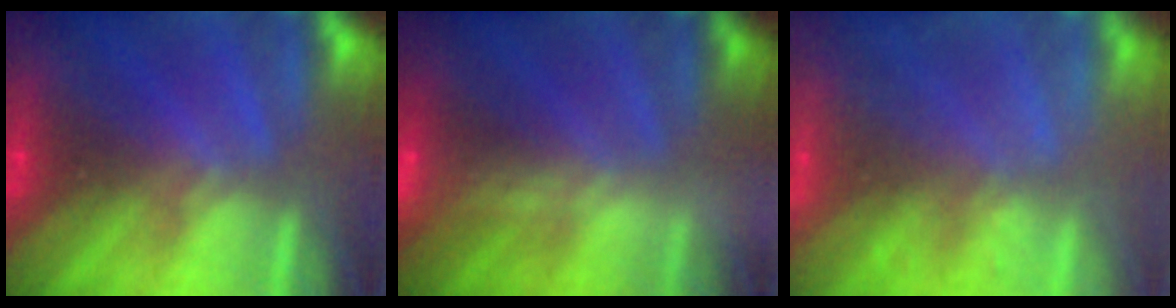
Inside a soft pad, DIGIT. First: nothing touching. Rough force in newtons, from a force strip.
{"total": 2.3}
{"total": 2.3}